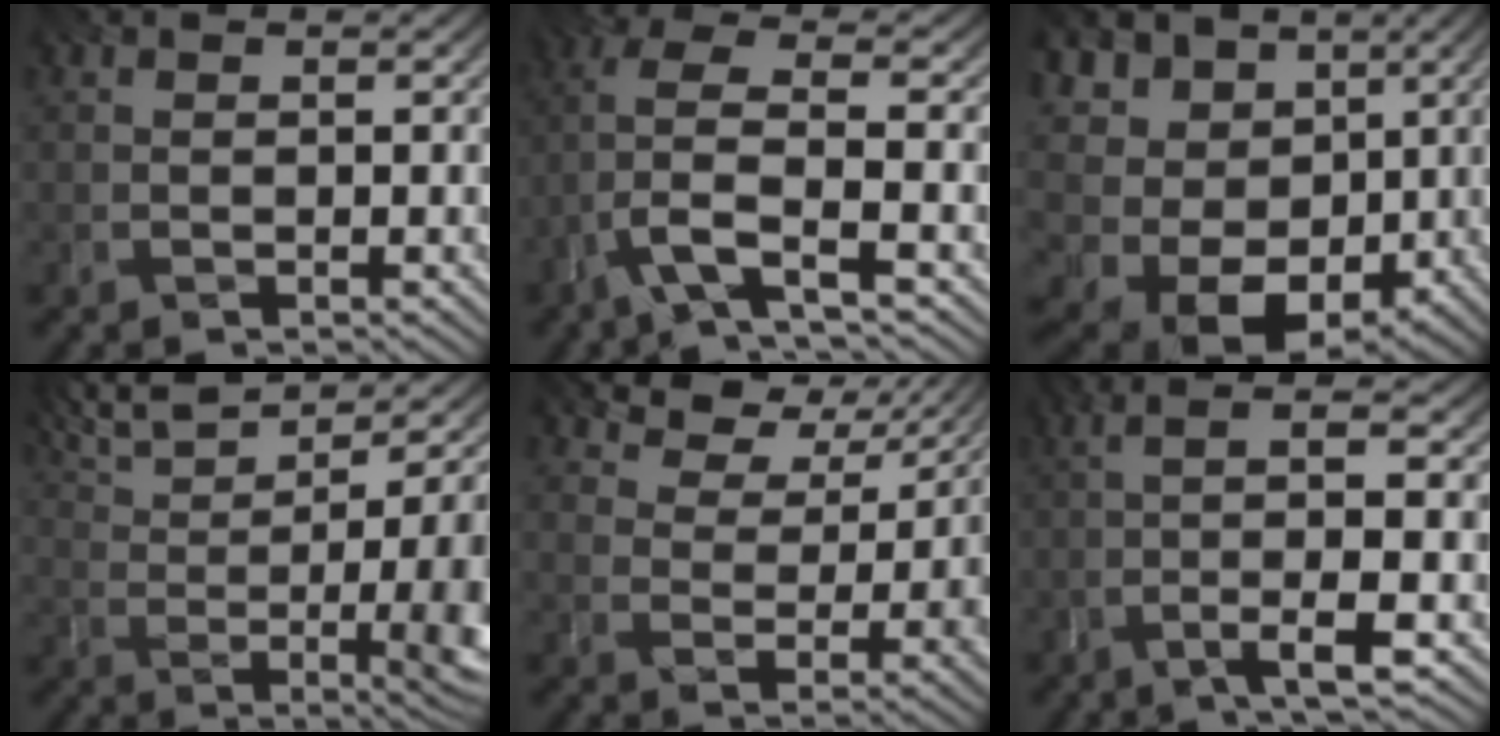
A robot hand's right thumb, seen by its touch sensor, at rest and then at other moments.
{"total": 6.0, "force": [-3.4, 0.8, 4.9], "torque": [-0.104, 0.012, -0.088]}
{"total": 17.6, "force": [-2.3, 13.6, 11.0], "torque": [-0.222, -0.021, -0.016]}
{"total": 11.6, "force": [4.0, 3.5, 10.3], "torque": [-0.188, 0.017, 0.074]}
{"total": 6.5, "force": [4.0, 3.7, 3.6], "torque": [-0.064, -0.002, 0.068]}
{"total": 6.9, "force": [-1.6, 0.8, 6.7], "torque": [-0.110, 0.015, -0.036]}